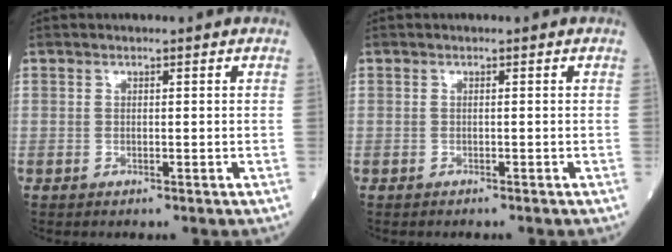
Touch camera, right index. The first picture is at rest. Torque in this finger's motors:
{"motor_torque": [0.08, -0.17, -0.03, 0.01]}